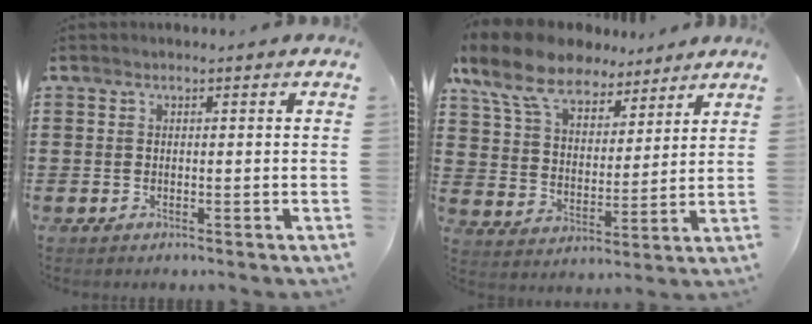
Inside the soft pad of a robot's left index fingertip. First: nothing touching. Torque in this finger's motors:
{"motor_torque": [2.13, 0.00, 1.05, 0.21]}